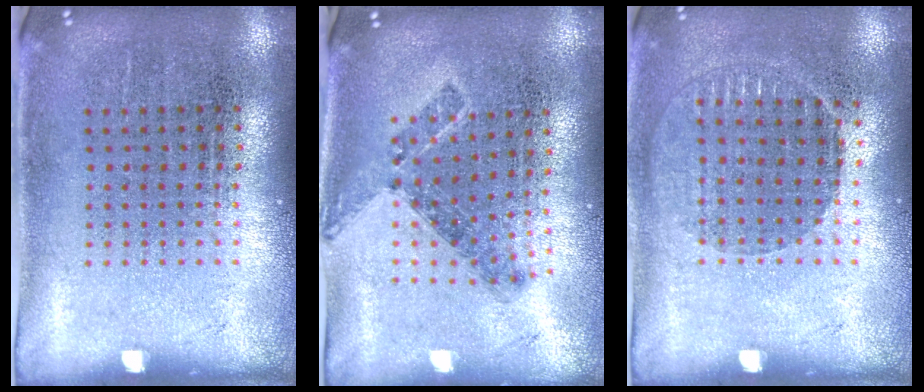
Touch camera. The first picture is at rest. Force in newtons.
{"total": 0.7, "press": 0.7, "slide": 0.3}
{"total": 1.0, "press": 0.9, "slide": 0.4}